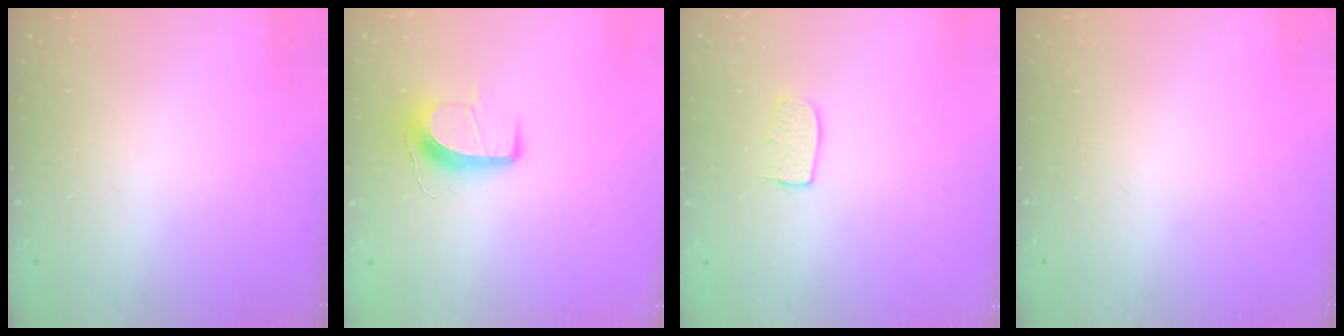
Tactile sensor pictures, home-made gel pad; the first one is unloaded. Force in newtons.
{"total": 9.9, "press": 9.9, "slide": 0.2}
{"total": 5.5, "press": 5.5, "slide": 0.1}
{"total": 0.0}